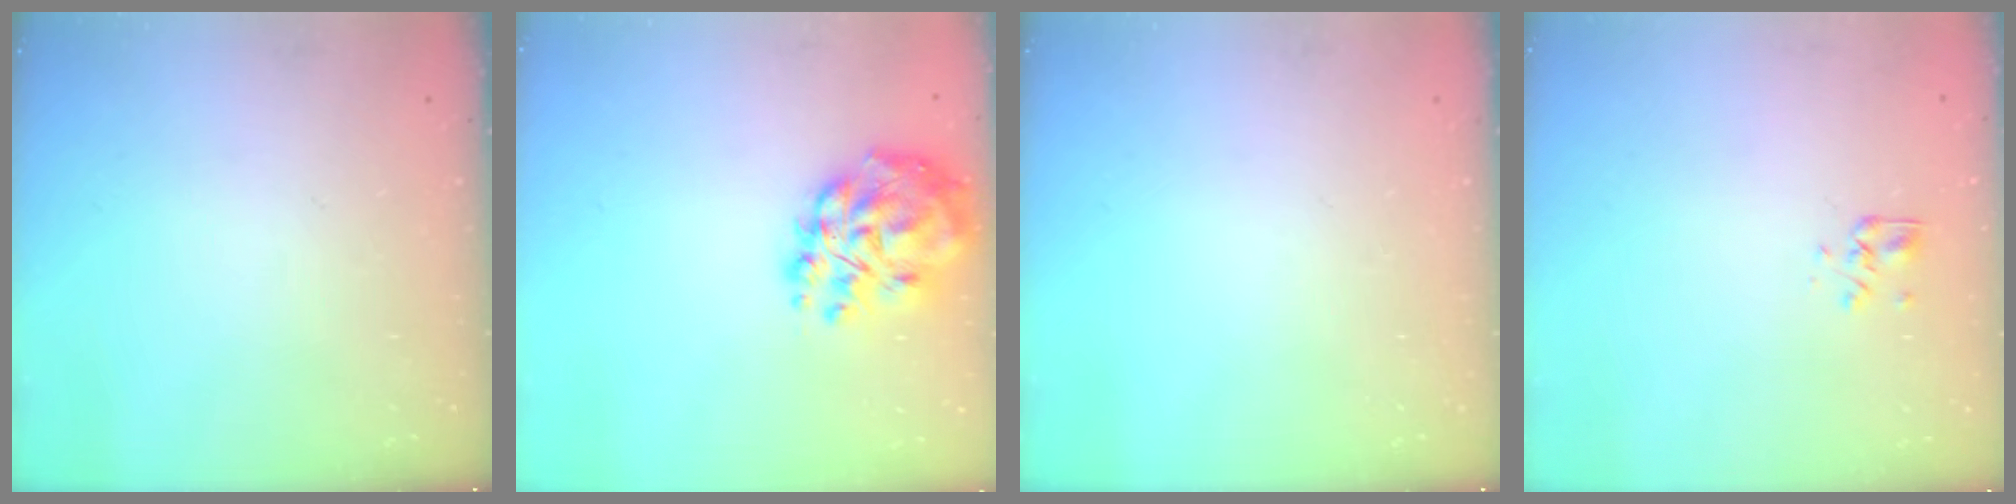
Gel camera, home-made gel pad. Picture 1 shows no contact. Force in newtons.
{"total": 14.7, "press": 13.9, "slide": 4.7}
{"total": 0.0}
{"total": 2.7, "press": 2.4, "slide": 1.2}